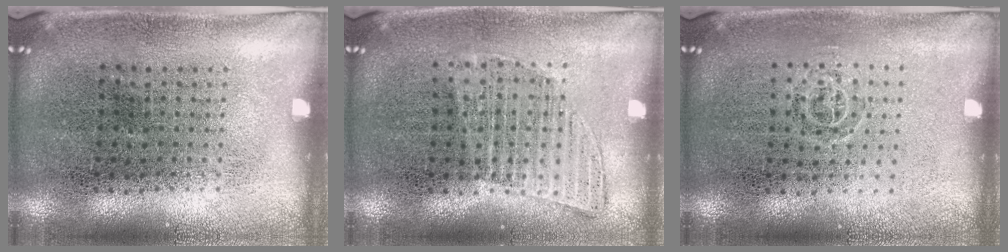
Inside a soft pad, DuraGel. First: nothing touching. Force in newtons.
{"total": 1.0, "press": 1.0, "slide": 0.4}
{"total": 0.7, "press": 0.5, "slide": 0.6}